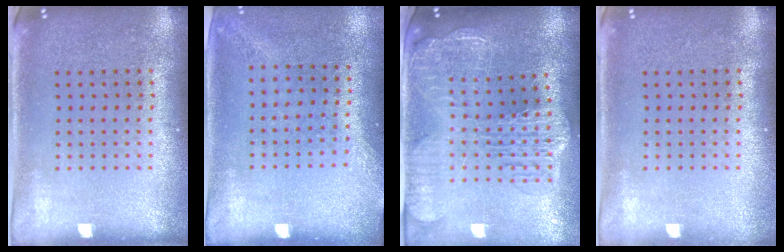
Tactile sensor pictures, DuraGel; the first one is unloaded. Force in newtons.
{"total": 1.4, "press": 1.0, "slide": 1.0}
{"total": 3.0, "press": 2.5, "slide": 1.7}
{"total": 0.5, "press": 0.5, "slide": 0.1}